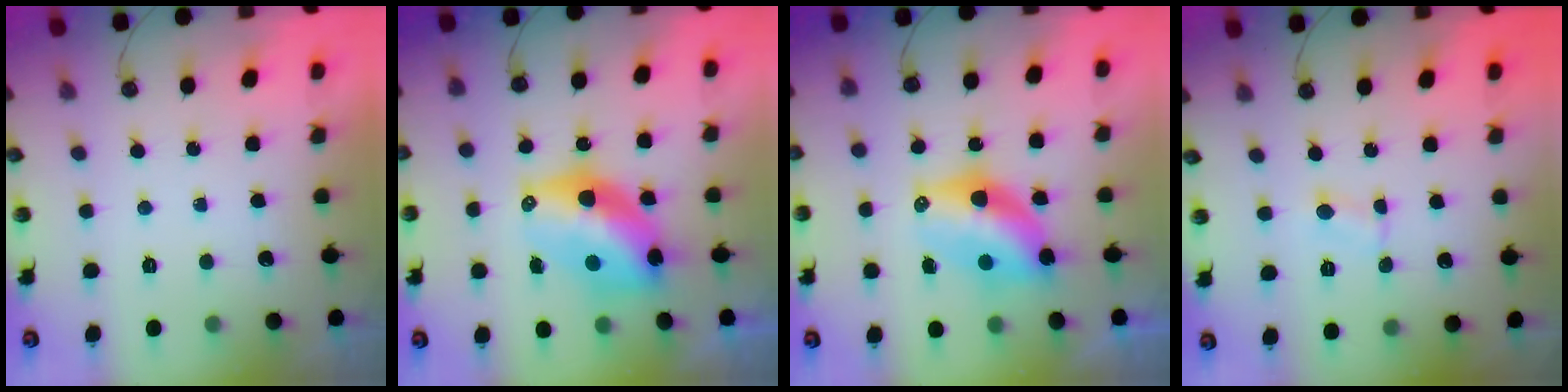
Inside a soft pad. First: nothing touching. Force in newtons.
{"total": 11.4, "press": 11.3, "slide": 0.9}
{"total": 10.9, "press": 10.3, "slide": 3.6}
{"total": 1.4, "press": 1.3, "slide": 0.3}